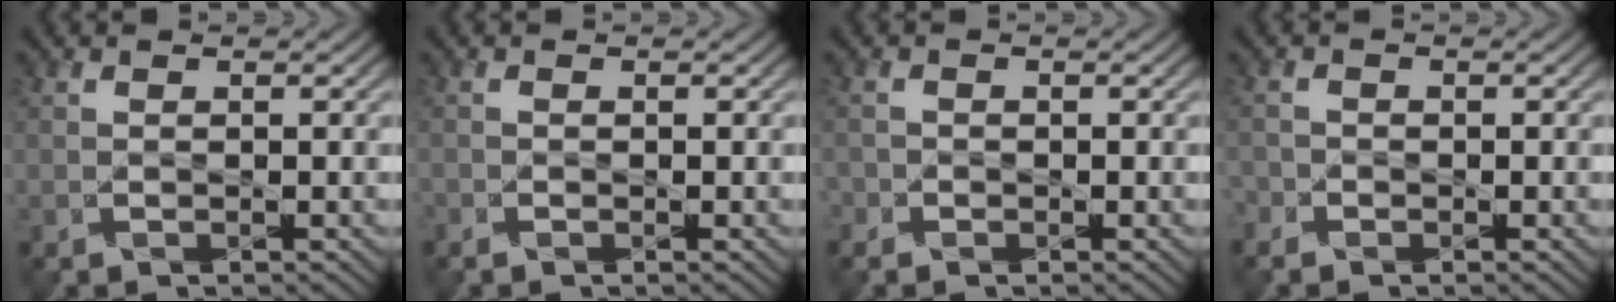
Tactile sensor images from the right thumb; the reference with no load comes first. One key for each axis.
{"total": 0.6, "fx": -0.6, "fy": 0.3, "fz": 0.0, "tx": -0.002, "ty": -0.004, "tz": -0.012}
{"total": 1.2, "fx": -0.8, "fy": 0.9, "fz": 0.0, "tx": 0.003, "ty": -0.003, "tz": -0.020}
{"total": 1.5, "fx": -1.2, "fy": 0.8, "fz": 0.2, "tx": -0.008, "ty": -0.005, "tz": -0.032}